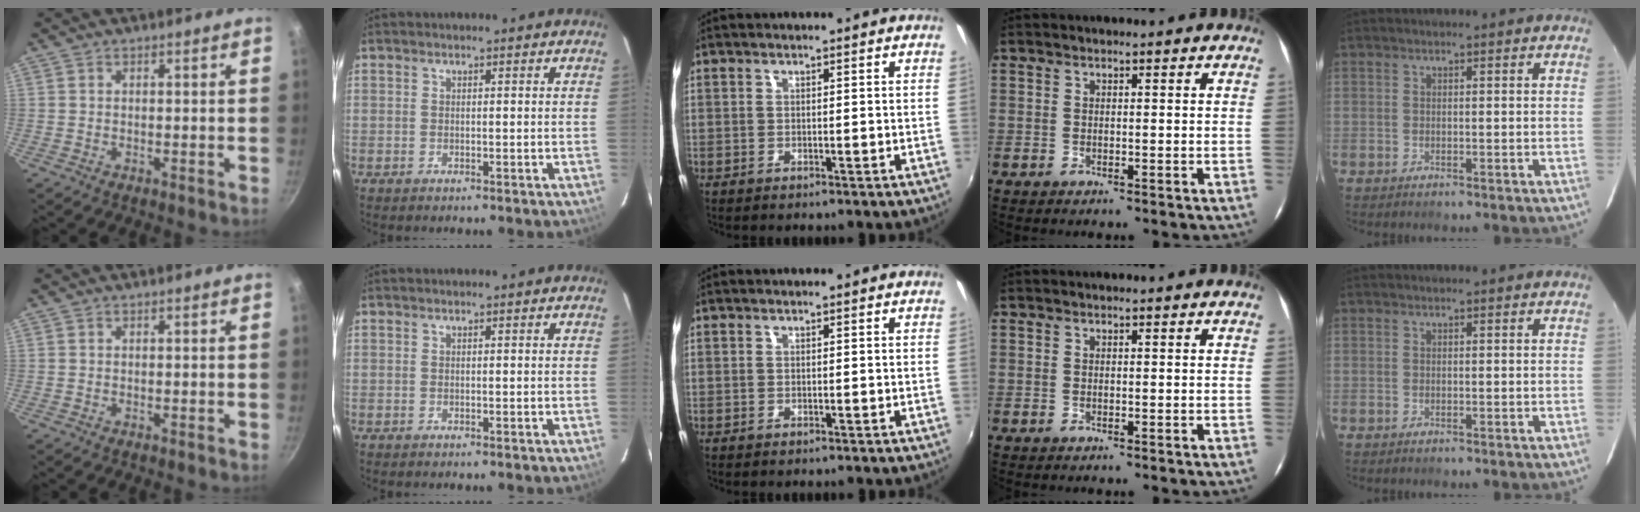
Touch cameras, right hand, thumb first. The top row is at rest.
{}